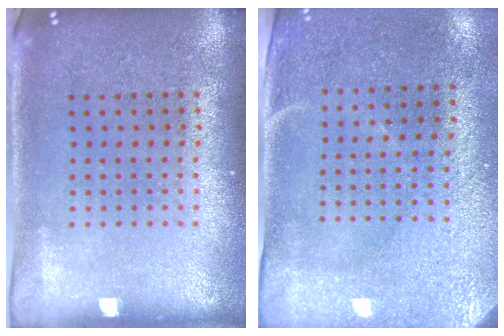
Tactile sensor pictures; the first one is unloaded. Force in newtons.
{"total": 2.9, "press": 2.5, "slide": 1.6}